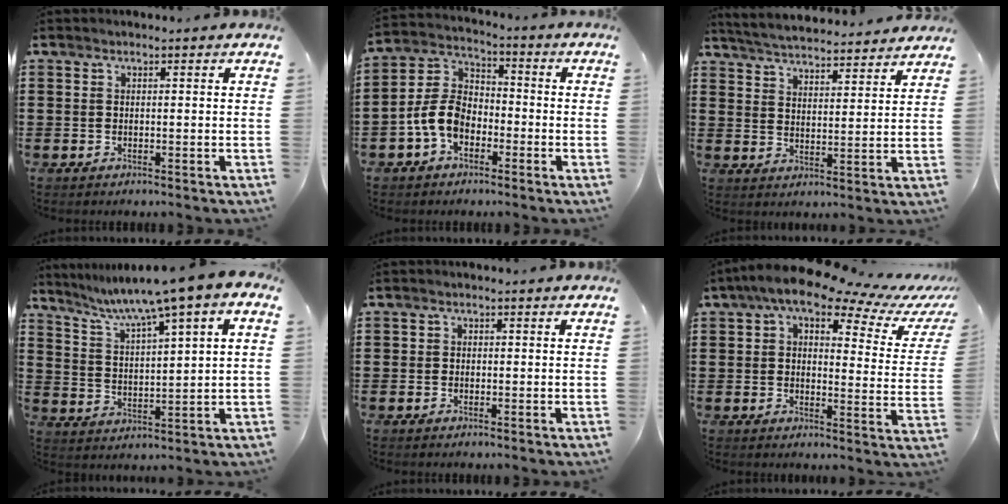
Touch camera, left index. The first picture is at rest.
{"total": 7.4, "force": [-3.2, 4.9, 4.5], "torque": [-0.127, 0.005, -0.073]}
{"total": 4.5, "force": [4.5, -0.2, 0.5], "torque": [-0.032, -0.033, 0.075]}
{"total": 6.7, "force": [4.9, -0.2, 4.5], "torque": [-0.107, -0.030, 0.076]}
{"total": 0.9, "force": [-0.2, 0.8, 0.2], "torque": [-0.007, 0.003, -0.006]}
{"total": 9.3, "force": [7.0, 1.8, 5.9], "torque": [-0.123, -0.032, 0.118]}